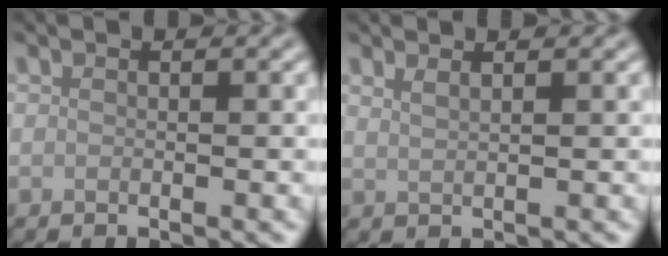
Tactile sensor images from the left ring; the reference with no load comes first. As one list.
[{"total": 1.7, "force": [1.2, 0.6, 0.9], "torque": [-0.009, 0.002, 0.013]}]